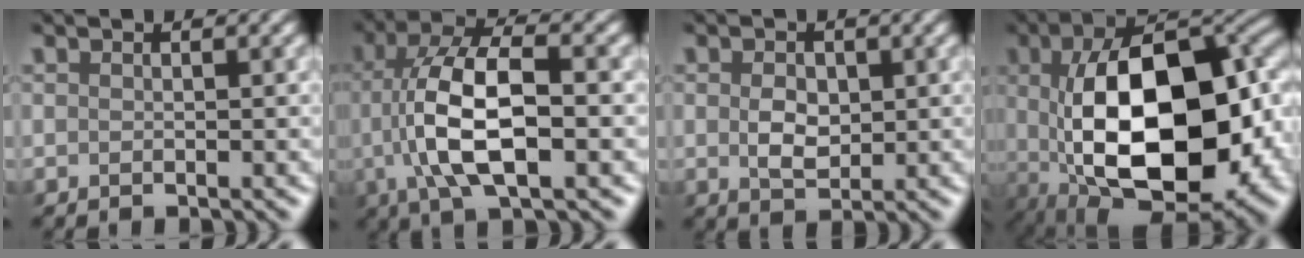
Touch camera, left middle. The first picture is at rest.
{"total": 8.3, "force": [-0.8, 2.9, 7.7], "torque": [-0.159, 0.017, -0.014]}
{"total": 1.9, "force": [0.4, 1.4, 1.2], "torque": [-0.033, -0.001, 0.010]}
{"total": 16.3, "force": [-0.2, 8.4, 14.0], "torque": [-0.218, -0.003, 0.017]}